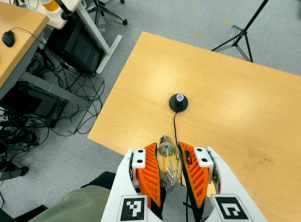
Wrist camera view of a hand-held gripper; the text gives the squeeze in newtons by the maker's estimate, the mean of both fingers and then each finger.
{"total": 20.4, "left": 21.9, "right": 18.9}